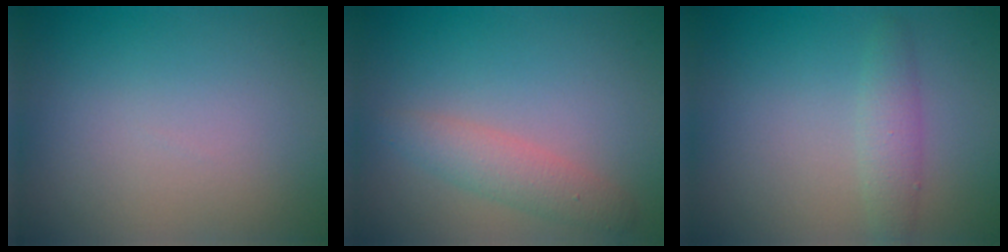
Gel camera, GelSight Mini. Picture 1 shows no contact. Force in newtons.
{"total": 2.6, "press": 2.6, "slide": 0.2}
{"total": 1.9, "press": 1.9, "slide": 0.1}